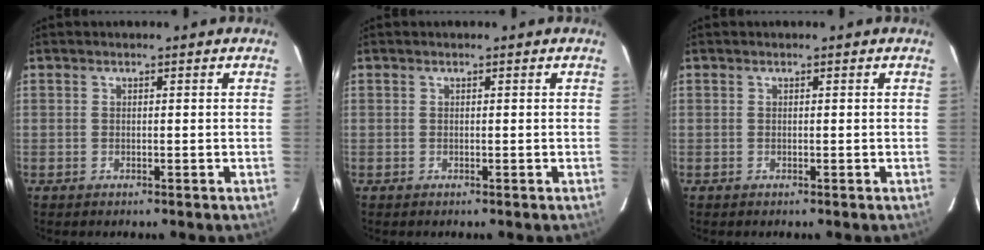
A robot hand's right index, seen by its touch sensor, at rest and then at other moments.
{"total": 0.0}
{"total": 0.0}